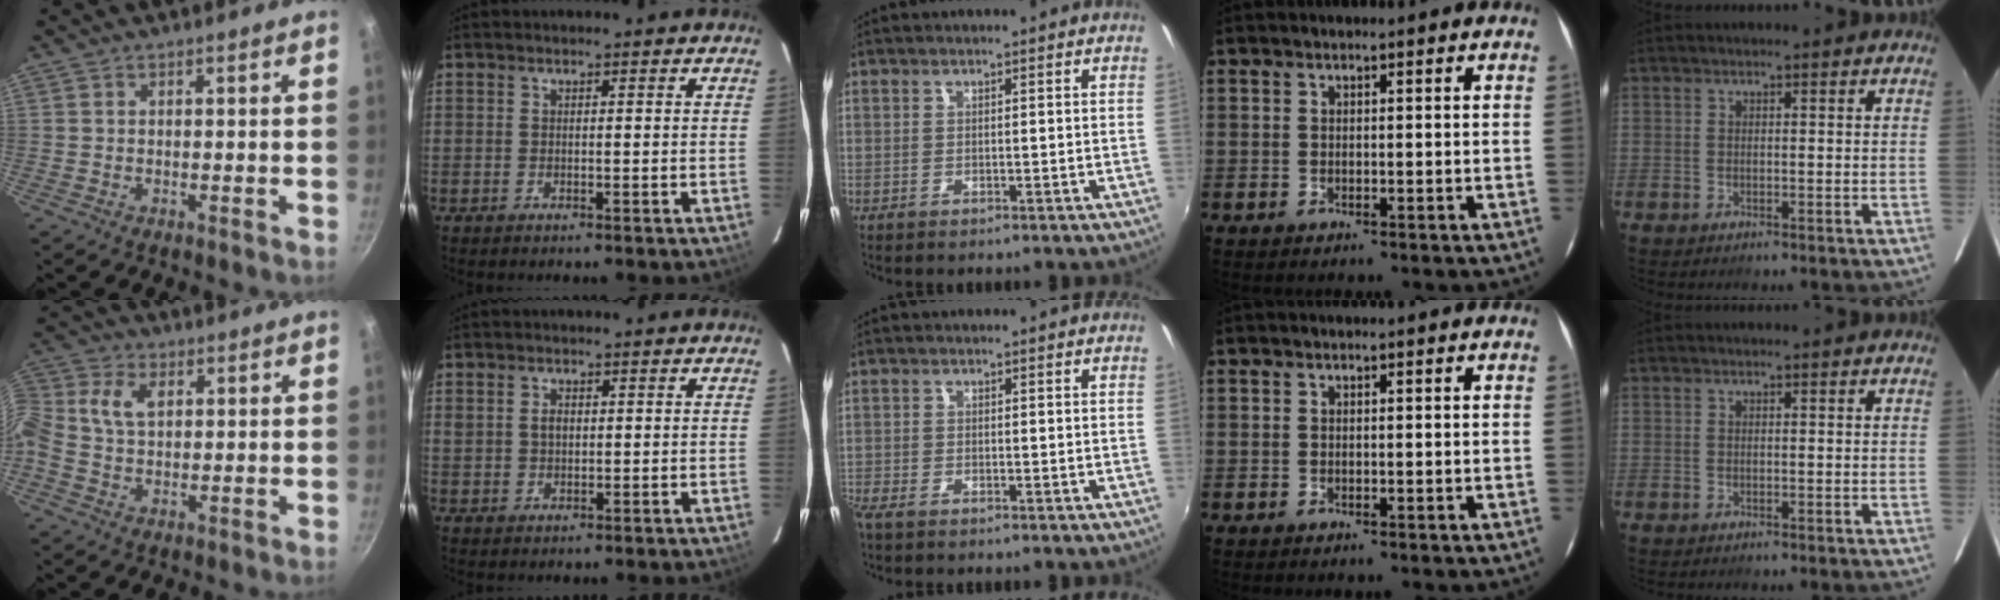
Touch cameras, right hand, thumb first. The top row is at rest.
{"thumb": {"total": 10.0, "force": [1.9, 7.2, 6.8], "torque": [-0.143, 0.028, 0.022]}, "index": {"total": 2.4, "force": [0.4, 1.8, 1.5], "torque": [-0.025, 0.005, 0.009]}, "middle": {"total": 2.6, "force": [-2.1, 0.9, 1.2], "torque": [-0.031, -0.011, -0.043]}}